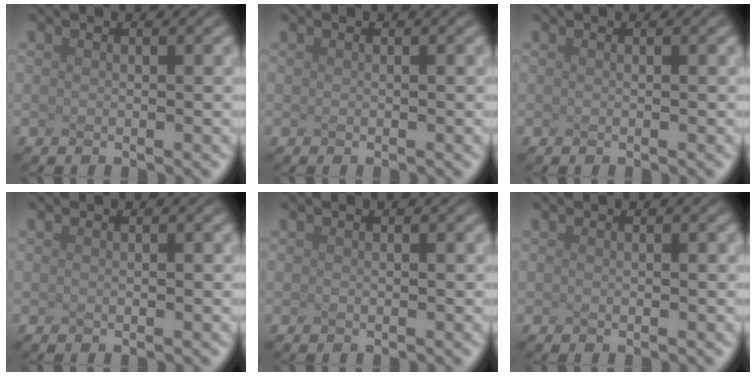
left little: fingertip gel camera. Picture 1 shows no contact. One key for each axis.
{"total": 0.0}
{"total": 0.0}
{"total": 0.0}
{"total": 0.0}
{"total": 0.0}